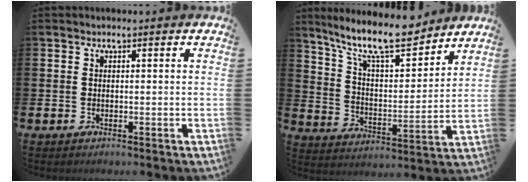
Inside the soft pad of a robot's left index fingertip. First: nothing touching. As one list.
[{"total": 12.1, "force": [10.5, 2.6, 5.5], "torque": [-0.131, -0.056, 0.186]}]